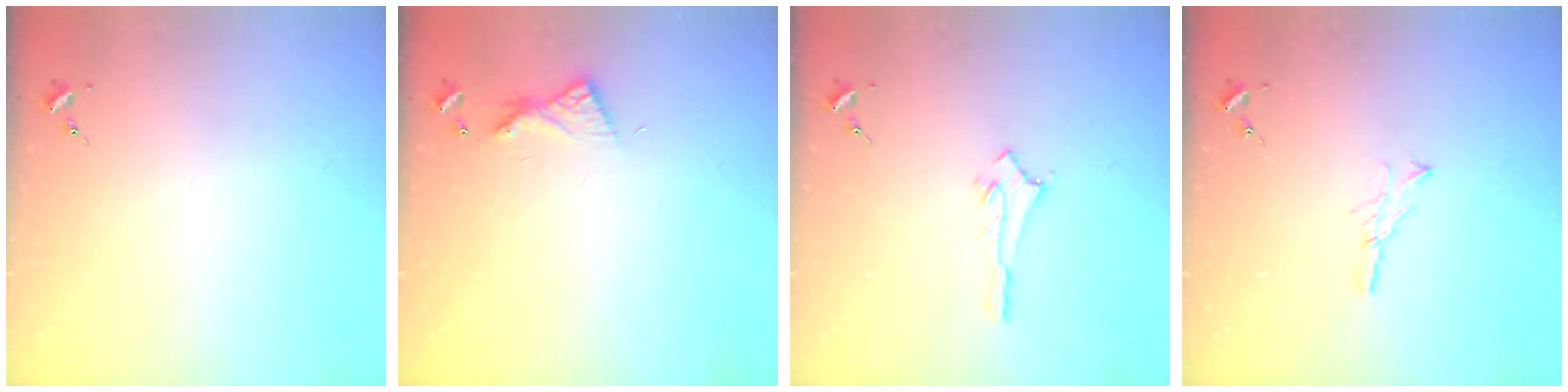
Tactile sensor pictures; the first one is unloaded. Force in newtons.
{"total": 6.1, "press": 6.1, "slide": 0.6}
{"total": 2.9, "press": 2.9, "slide": 0.3}
{"total": 5.2, "press": 5.2, "slide": 0.3}